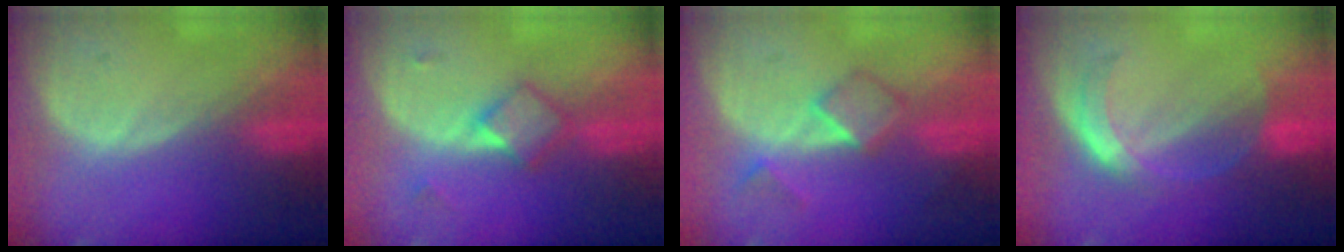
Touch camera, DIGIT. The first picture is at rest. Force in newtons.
{"total": 4.7, "press": 4.2, "slide": 2.0}
{"total": 5.1, "press": 4.4, "slide": 2.4}
{"total": 5.9, "press": 5.1, "slide": 2.9}